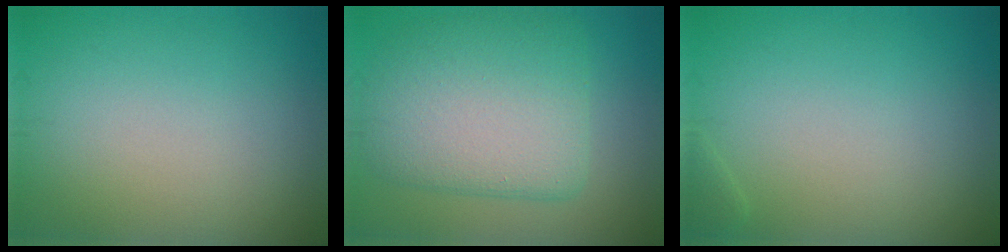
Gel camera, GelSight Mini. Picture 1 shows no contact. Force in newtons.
{"total": 8.1, "press": 8.1, "slide": 0.8}
{"total": 0.5, "press": 0.5, "slide": 0.1}